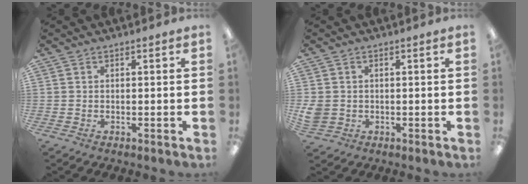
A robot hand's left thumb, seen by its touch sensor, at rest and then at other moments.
{"total": 3.2, "force": [-0.1, 3.0, 1.2], "torque": [-0.021, -0.001, -0.003]}